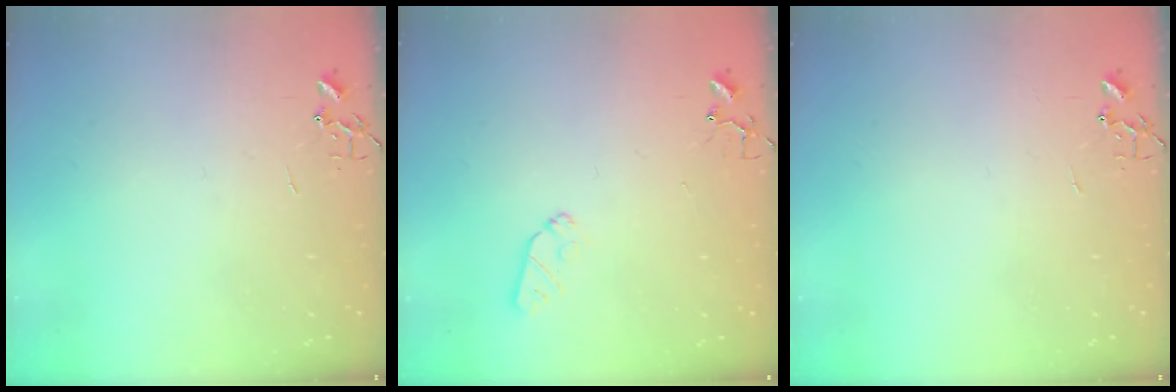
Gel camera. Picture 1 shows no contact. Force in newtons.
{"total": 6.2, "press": 6.2, "slide": 0.9}
{"total": 0.0}